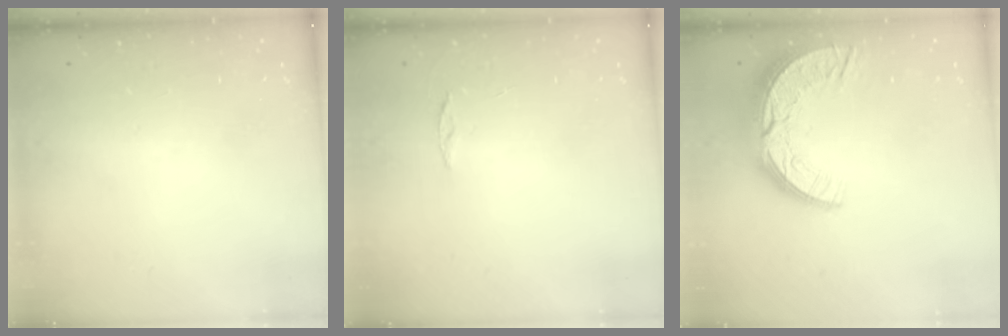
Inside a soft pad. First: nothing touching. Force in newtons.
{"total": 3.1, "press": 3.1, "slide": 0.3}
{"total": 15.2, "press": 15.2, "slide": 1.0}